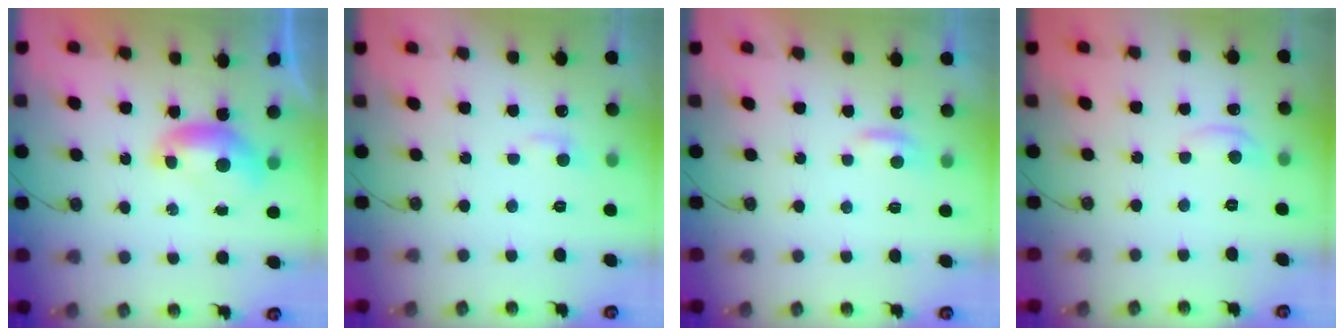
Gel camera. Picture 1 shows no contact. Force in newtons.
{"total": 1.5, "press": 1.4, "slide": 0.6}
{"total": 0.6, "press": 0.1, "slide": 0.6}
{"total": 0.0}